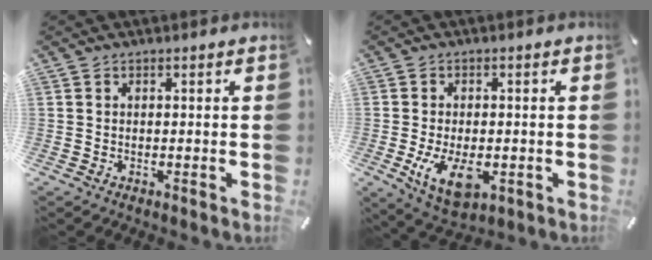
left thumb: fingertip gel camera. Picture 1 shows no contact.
{"total": 9.4, "force": [-2.3, 5.2, 7.5], "torque": [-0.148, -0.012, -0.039]}